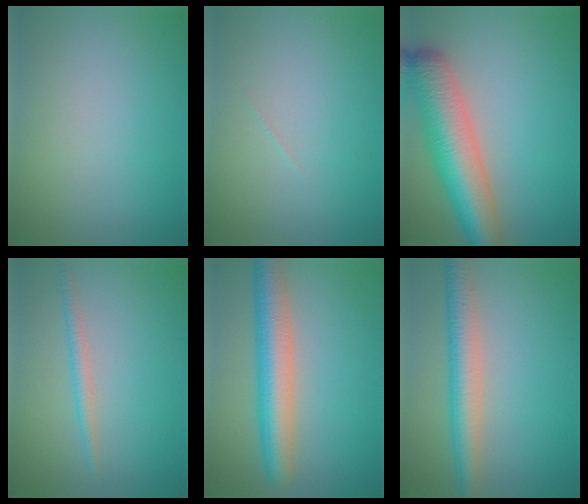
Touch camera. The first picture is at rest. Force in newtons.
{"total": 0.0}
{"total": 9.1, "press": 9.1, "slide": 0.4}
{"total": 1.7, "press": 1.7, "slide": 0.0}
{"total": 6.6, "press": 6.6, "slide": 0.1}
{"total": 5.1, "press": 5.1, "slide": 0.2}